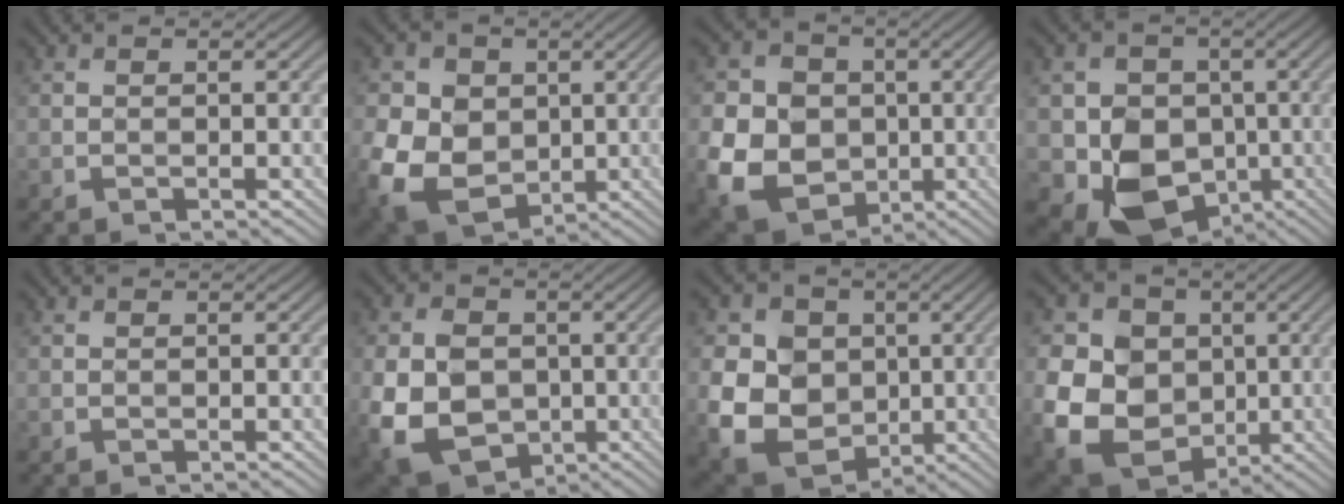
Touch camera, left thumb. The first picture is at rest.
{"total": 11.5, "force": [-0.9, 9.2, 7.0], "torque": [-0.182, -0.012, -0.016]}
{"total": 12.0, "force": [-2.2, 10.1, 6.3], "torque": [-0.168, -0.023, -0.051]}
{"total": 9.7, "force": [-2.3, 8.2, 4.5], "torque": [-0.076, -0.027, -0.047]}
{"total": 0.0}
{"total": 11.6, "force": [-2.2, 8.9, 7.0], "torque": [-0.170, -0.025, -0.040]}
{"total": 12.5, "force": [-0.3, 10.6, 6.6], "torque": [-0.175, -0.018, -0.011]}
{"total": 14.2, "force": [-1.1, 12.0, 7.5], "torque": [-0.198, -0.025, -0.017]}